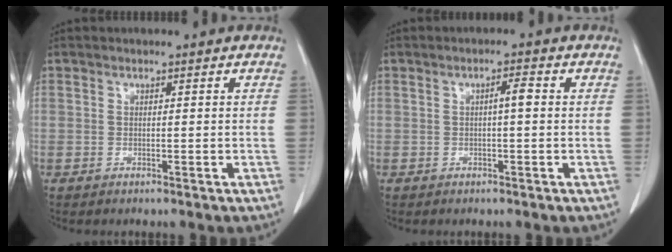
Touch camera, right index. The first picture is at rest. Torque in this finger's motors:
{"motor_torque": [0.22, -0.03, 0.08, 0.01]}